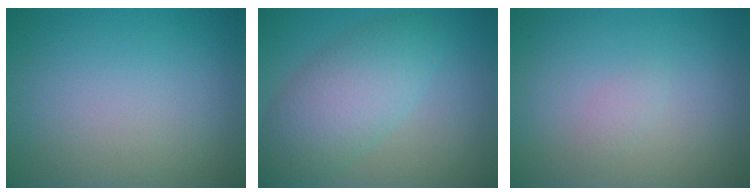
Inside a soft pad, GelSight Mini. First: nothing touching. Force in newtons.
{"total": 5.9, "press": 5.9, "slide": 0.2}
{"total": 0.7, "press": 0.7, "slide": 0.1}